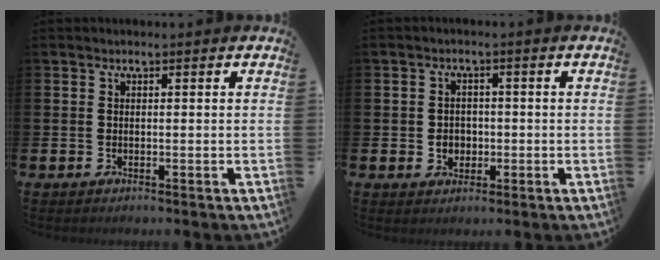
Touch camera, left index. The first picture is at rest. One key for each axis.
{"total": 2.5, "fx": -0.4, "fy": 2.3, "fz": 0.9, "tx": -0.003, "ty": -0.001, "tz": -0.016}